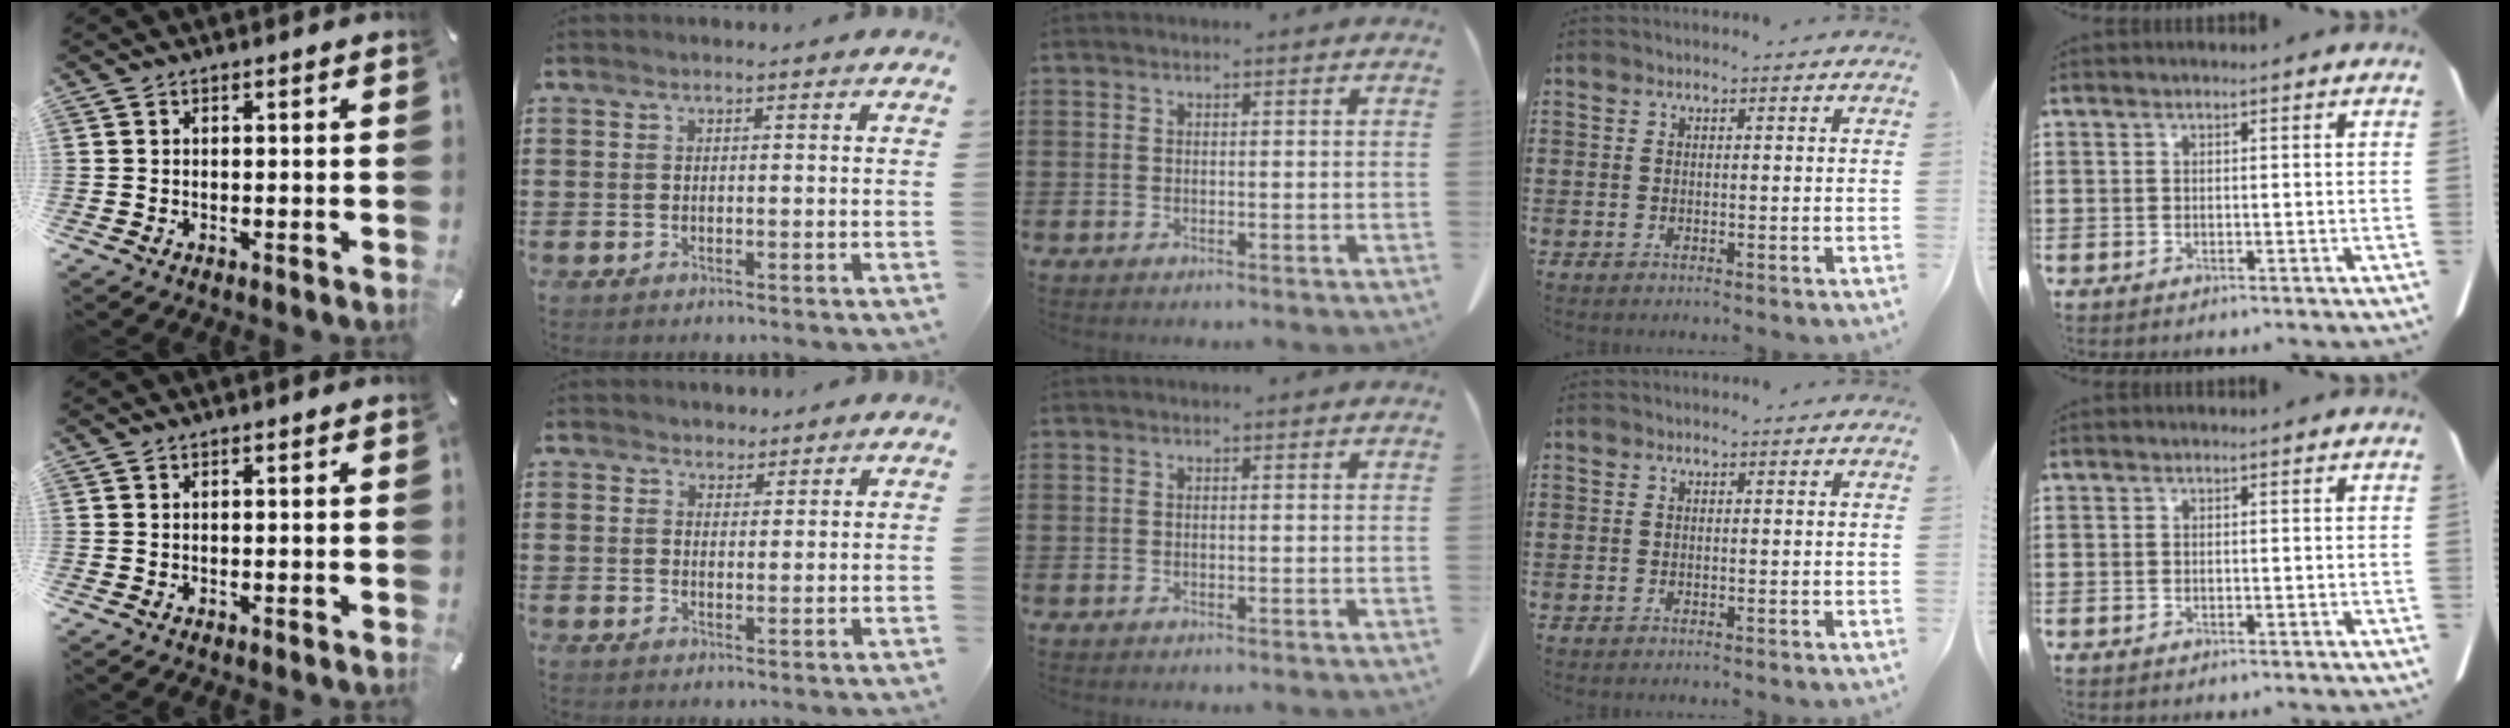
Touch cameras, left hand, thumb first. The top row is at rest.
{"index": {"total": 2.1, "force": [1.7, 1.1, 0.0], "torque": [-0.006, 0.008, 0.032]}}